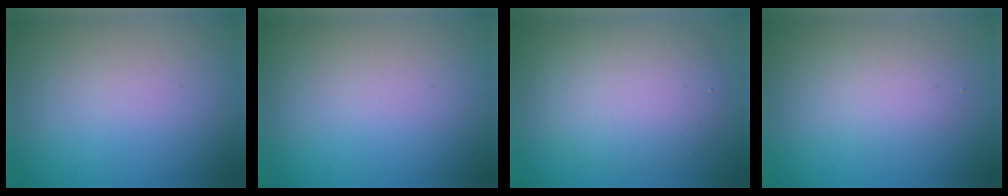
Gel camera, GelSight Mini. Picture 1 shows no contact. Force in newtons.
{"total": 0.0}
{"total": 5.3, "press": 5.3, "slide": 0.1}
{"total": 2.5, "press": 2.5, "slide": 0.1}